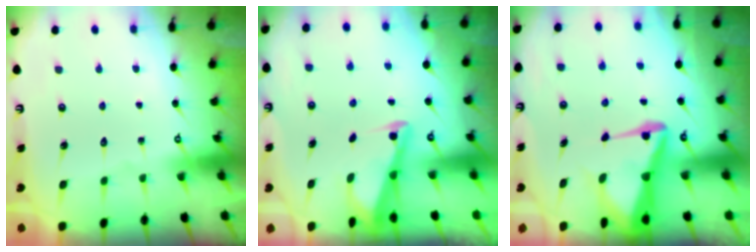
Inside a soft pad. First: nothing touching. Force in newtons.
{"total": 2.7, "press": 2.7, "slide": 0.3}
{"total": 7.0, "press": 6.9, "slide": 0.8}